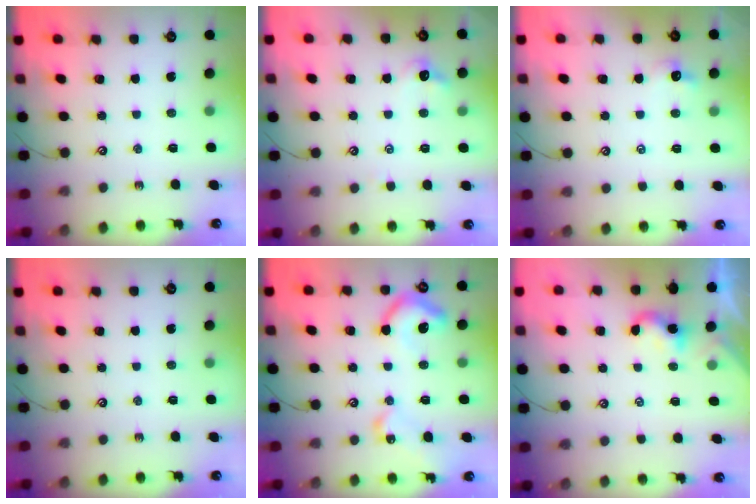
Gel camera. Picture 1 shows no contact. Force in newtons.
{"total": 2.7, "press": 2.6, "slide": 0.7}
{"total": 0.7, "press": 0.5, "slide": 0.4}
{"total": 0.0}
{"total": 12.7, "press": 12.7, "slide": 1.1}
{"total": 2.9, "press": 2.9, "slide": 0.2}